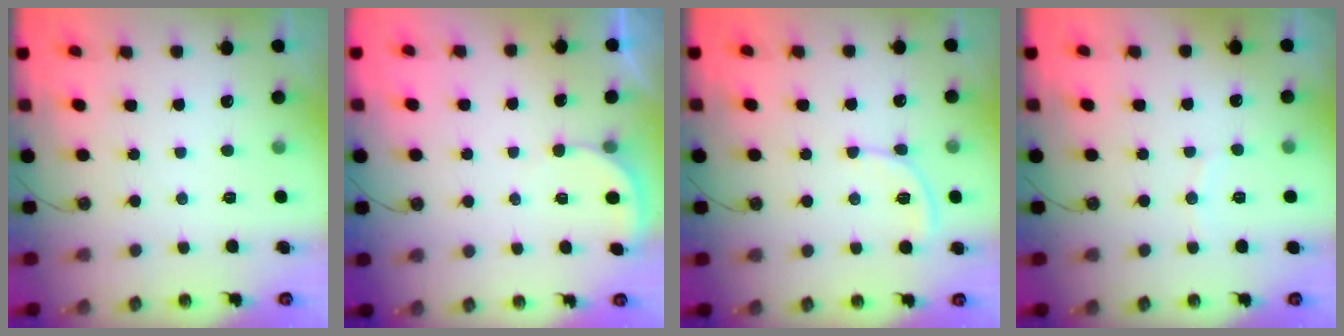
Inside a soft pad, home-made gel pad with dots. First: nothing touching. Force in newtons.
{"total": 2.6, "press": 2.6, "slide": 0.2}
{"total": 5.5, "press": 5.5, "slide": 0.7}
{"total": 2.4, "press": 2.3, "slide": 0.3}